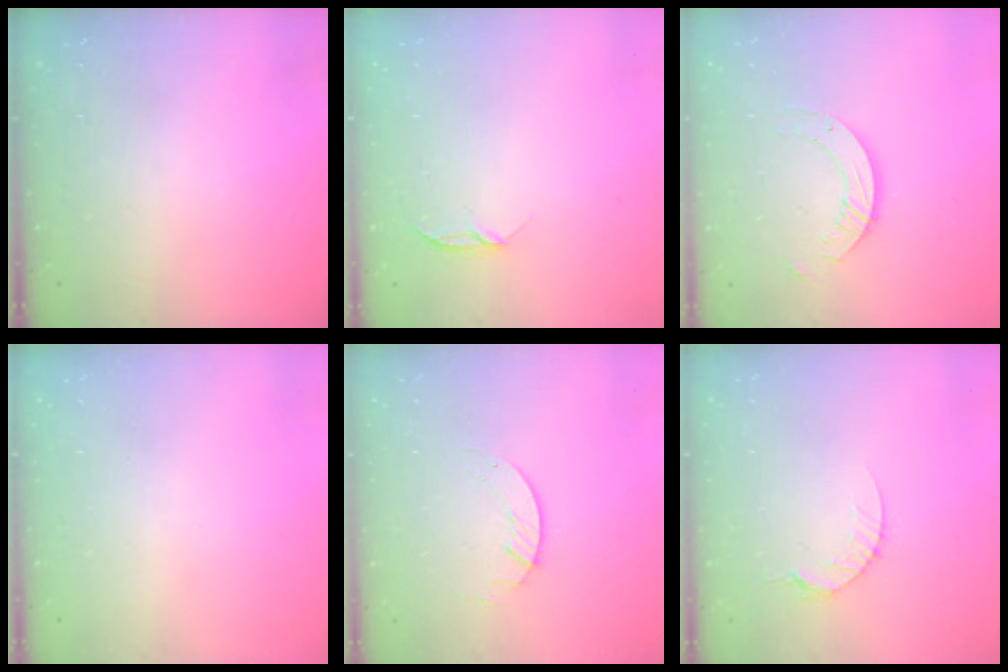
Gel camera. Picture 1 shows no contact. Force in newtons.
{"total": 4.0, "press": 4.0, "slide": 0.4}
{"total": 6.3, "press": 6.3, "slide": 0.5}
{"total": 0.0}
{"total": 1.2, "press": 1.1, "slide": 0.2}
{"total": 4.7, "press": 4.7, "slide": 0.6}